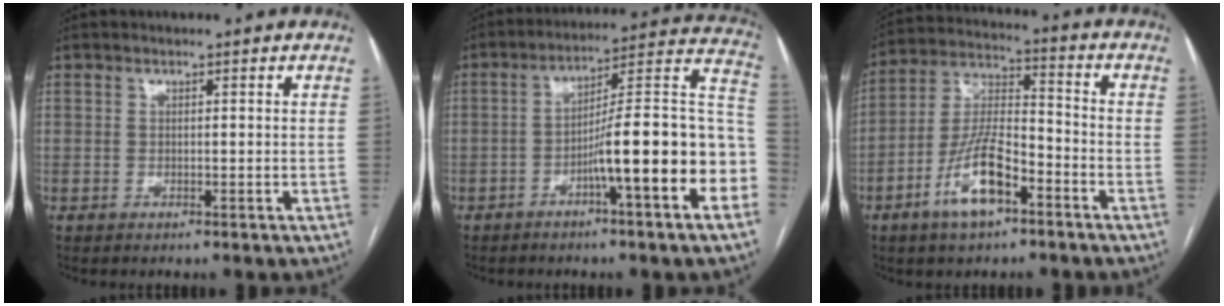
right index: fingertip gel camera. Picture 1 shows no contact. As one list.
[{"total": 17.4, "force": [-5.6, 1.2, 16.4], "torque": [-0.191, 0.037, -0.078]}, {"total": 11.5, "force": [-5.8, 3.8, 9.2], "torque": [-0.194, 0.007, -0.104]}]